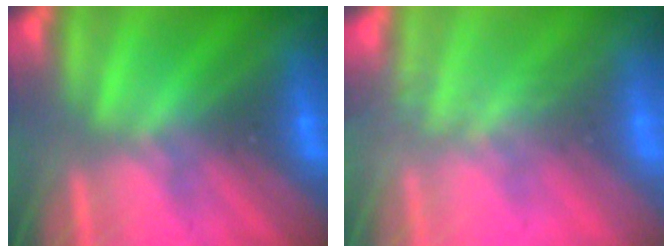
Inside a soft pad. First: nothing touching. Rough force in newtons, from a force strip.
{"total": 9.1}